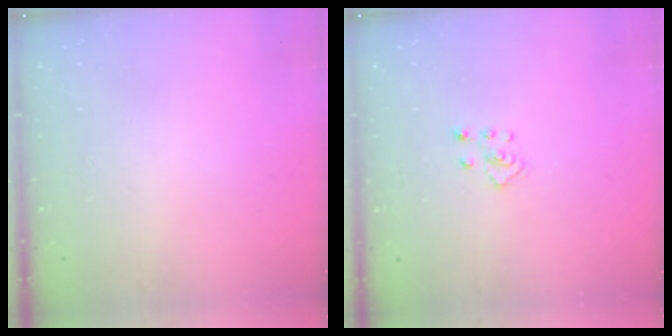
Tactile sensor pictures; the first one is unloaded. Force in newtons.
{"total": 3.1, "press": 3.1, "slide": 0.4}